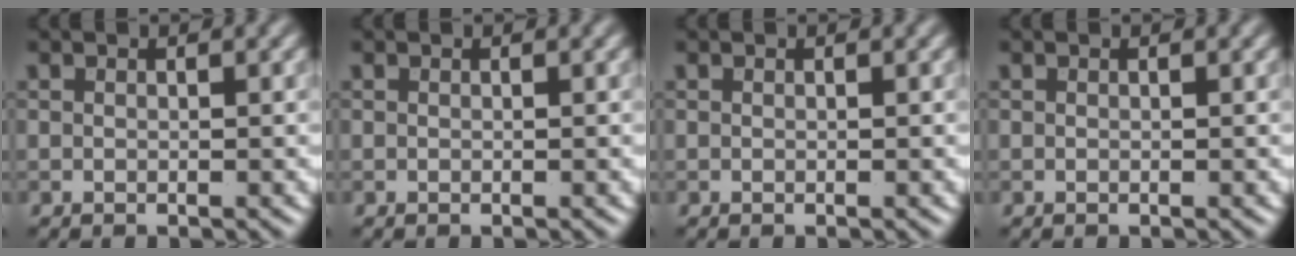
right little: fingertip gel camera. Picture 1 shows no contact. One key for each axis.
{"total": 0.0}
{"total": 0.0}
{"total": 0.0}